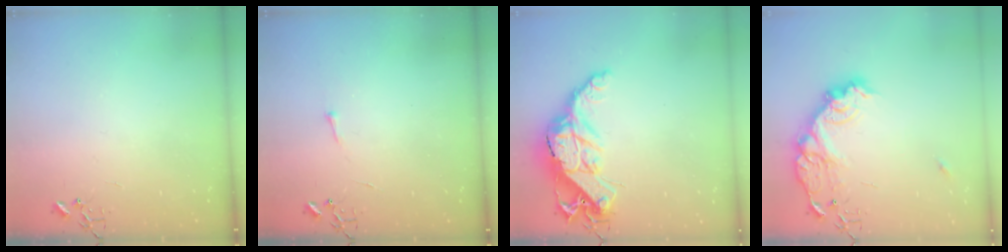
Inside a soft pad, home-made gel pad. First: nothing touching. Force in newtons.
{"total": 2.9, "press": 2.9, "slide": 0.4}
{"total": 19.1, "press": 19.1, "slide": 1.2}
{"total": 17.6, "press": 17.6, "slide": 1.3}